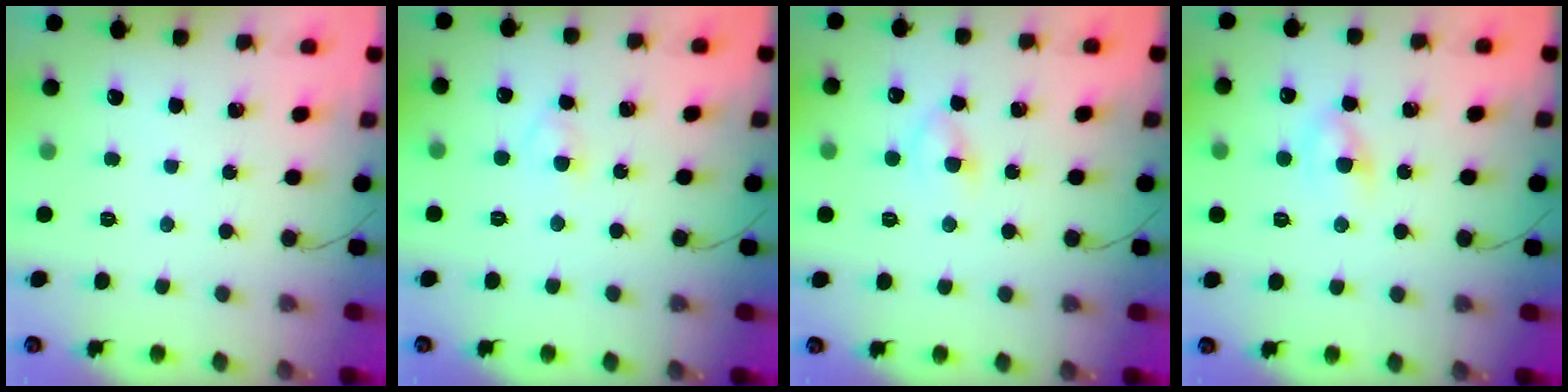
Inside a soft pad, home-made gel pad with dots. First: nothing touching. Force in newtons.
{"total": 2.6, "press": 2.4, "slide": 1.1}
{"total": 3.0, "press": 2.7, "slide": 1.2}
{"total": 4.9, "press": 4.6, "slide": 1.5}